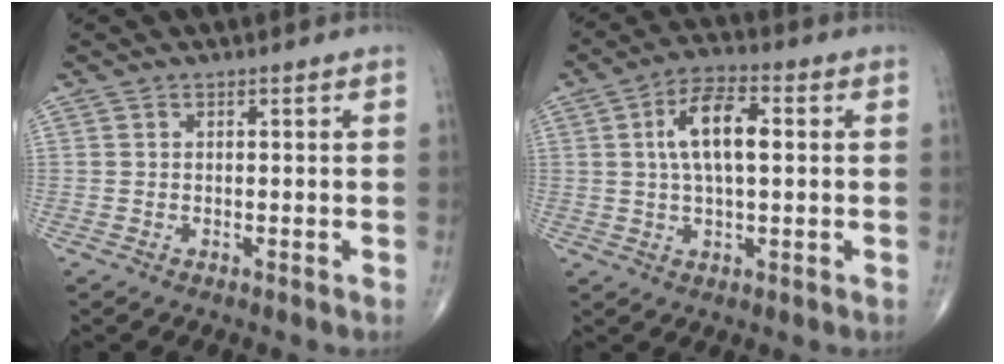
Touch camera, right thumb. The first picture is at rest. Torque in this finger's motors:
{"motor_torque": [-0.49, 1.74, 0.94, 0.26, 0.31]}